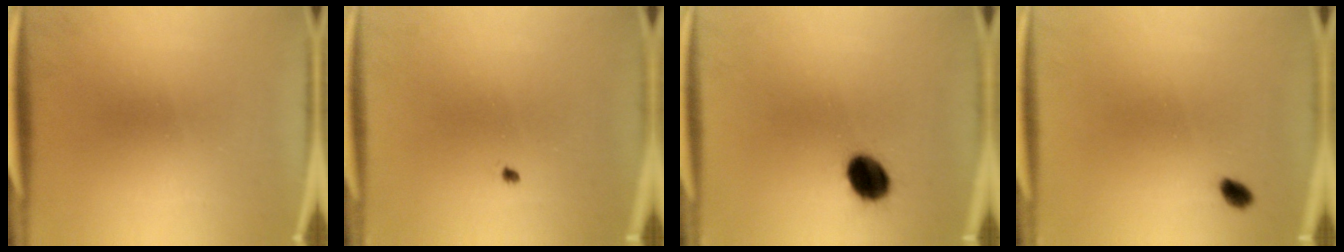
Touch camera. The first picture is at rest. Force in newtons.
{"total": 0.6}
{"total": 8.7}
{"total": 1.9}